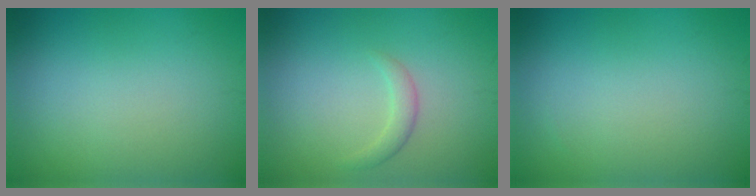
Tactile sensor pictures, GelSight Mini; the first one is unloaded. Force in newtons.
{"total": 1.3, "press": 1.3, "slide": 0.1}
{"total": 0.0}